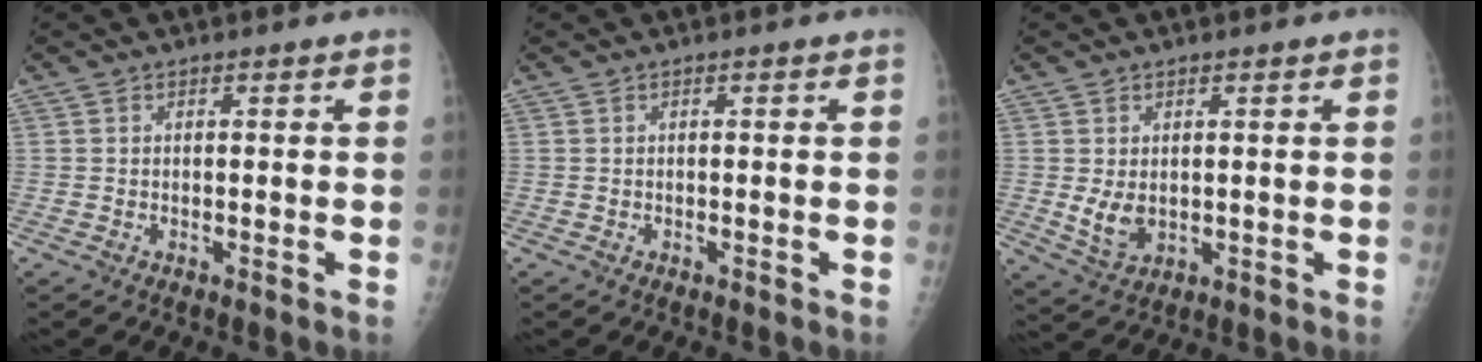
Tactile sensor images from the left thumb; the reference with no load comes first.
{"total": 0.0}
{"total": 4.6, "force": [0.4, 3.2, 3.2], "torque": [-0.048, -0.013, 0.021]}